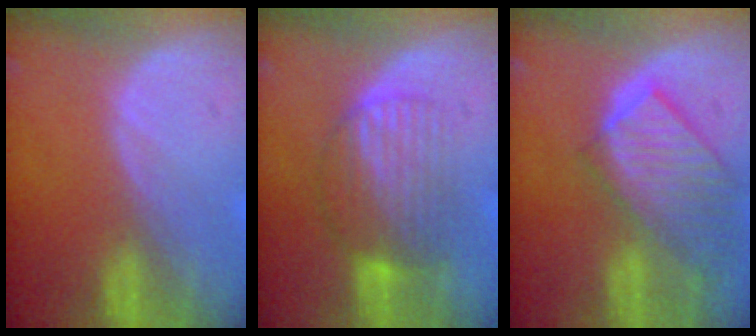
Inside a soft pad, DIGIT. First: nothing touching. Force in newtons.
{"total": 7.4, "press": 6.8, "slide": 2.9}
{"total": 9.9, "press": 8.6, "slide": 4.8}